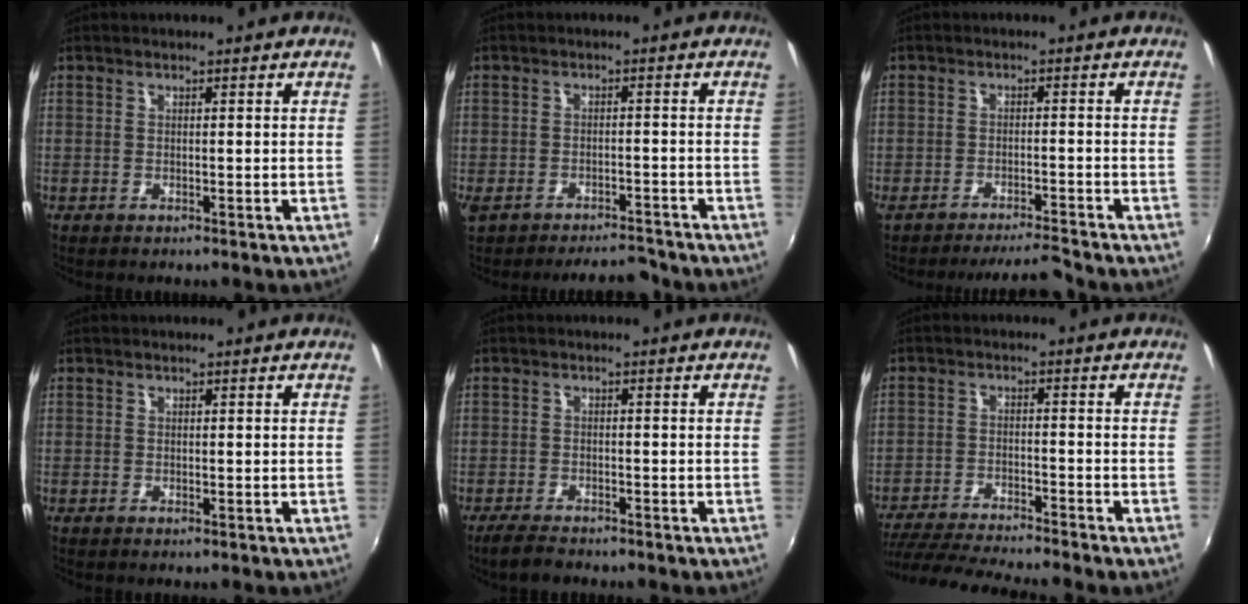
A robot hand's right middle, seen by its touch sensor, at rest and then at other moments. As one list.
[{"total": 8.2, "force": [-7.0, 2.9, 3.2], "torque": [-0.089, -0.011, -0.102]}, {"total": 5.9, "force": [-5.6, -0.1, 1.8], "torque": [-0.040, 0.004, -0.086]}, {"total": 0.0}, {"total": 3.6, "force": [-3.2, 0.8, 1.7], "torque": [-0.049, -0.011, -0.060]}, {"total": 13.1, "force": [-11.8, -0.1, 5.7], "torque": [-0.125, -0.018, -0.194]}]